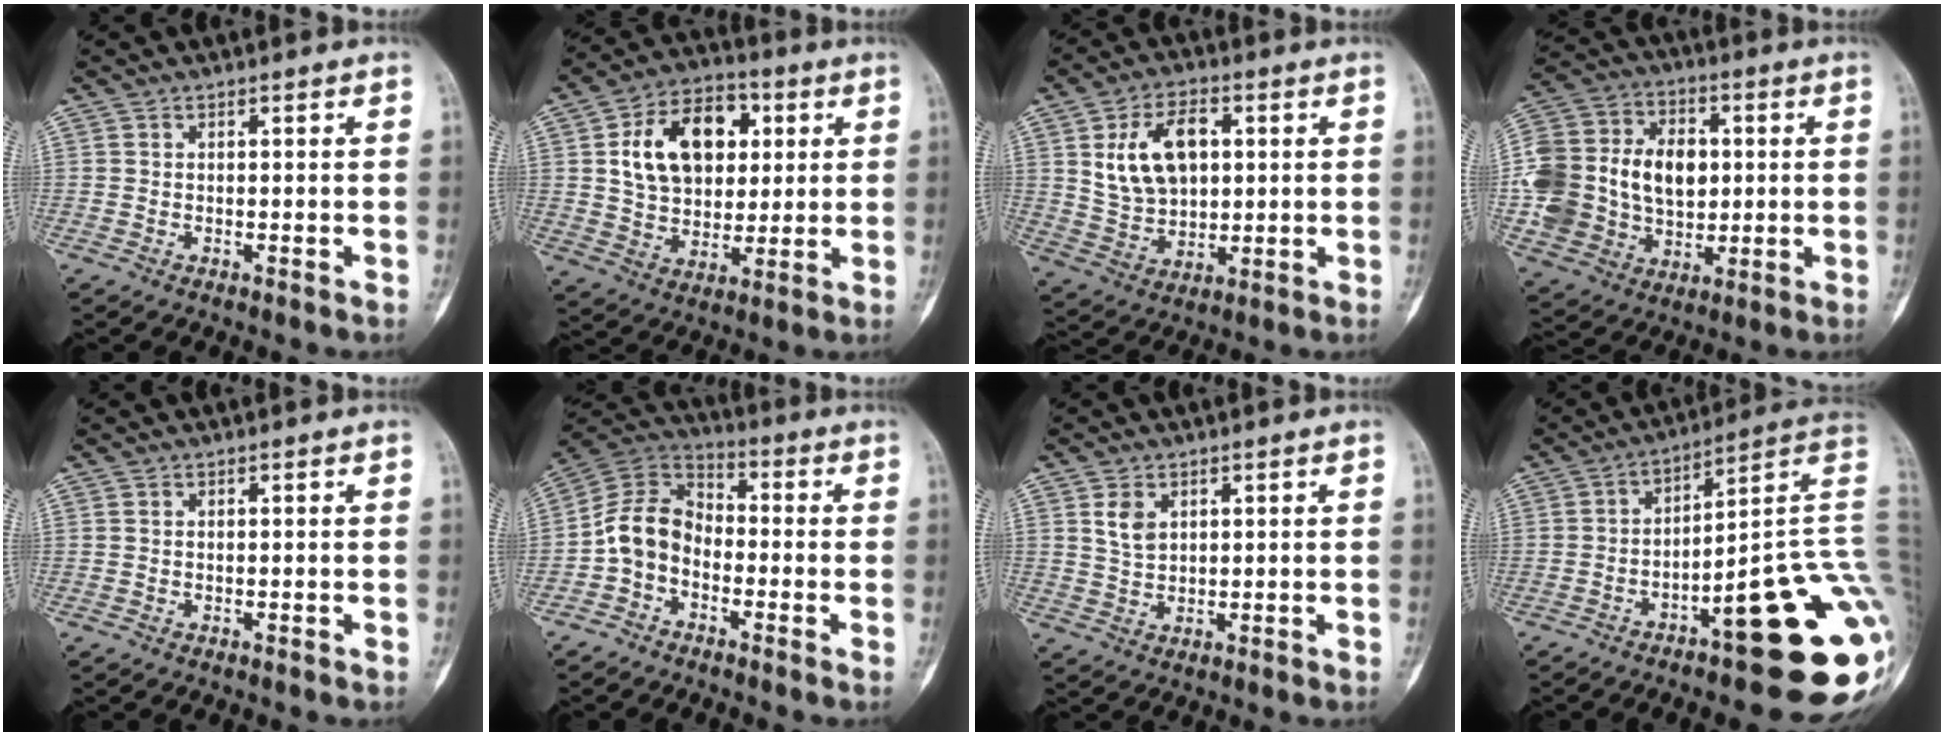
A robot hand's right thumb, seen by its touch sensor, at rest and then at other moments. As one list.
[{"total": 16.6, "force": [4.0, 11.4, 11.3], "torque": [-0.153, 0.002, 0.068]}, {"total": 12.7, "force": [3.1, 8.3, 9.1], "torque": [-0.136, -0.004, 0.064]}, {"total": 23.0, "force": [0.5, 17.4, 15.1], "torque": [-0.292, 0.024, 0.024]}, {"total": 0.0}, {"total": 9.8, "force": [-3.0, 7.2, 5.9], "torque": [-0.101, 0.049, -0.075]}, {"total": 3.8, "force": [1.5, 2.7, 2.2], "torque": [-0.033, -0.007, 0.033]}, {"total": 23.4, "force": [-7.0, 5.3, 21.7], "torque": [-0.220, 0.048, -0.087]}]